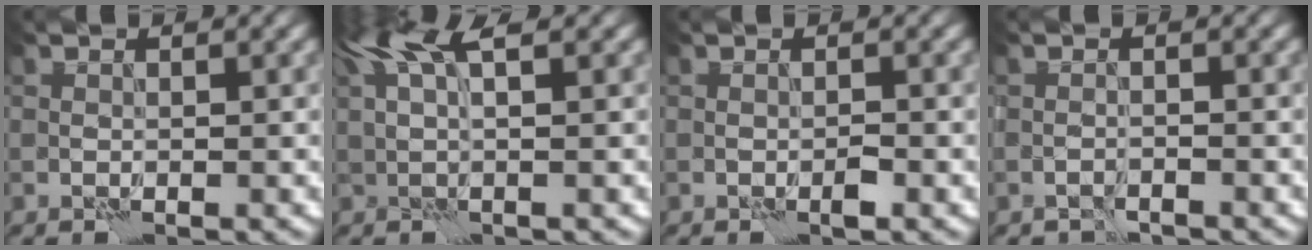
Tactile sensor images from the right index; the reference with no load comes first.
{"total": 4.0, "force": [2.6, 0.5, 3.0], "torque": [-0.064, 0.010, 0.050]}
{"total": 0.7, "force": [-0.4, 0.1, 0.6], "torque": [-0.011, 0.003, -0.006]}
{"total": 1.4, "force": [-1.4, 0.1, -0.2], "torque": [0.008, 0.001, -0.028]}